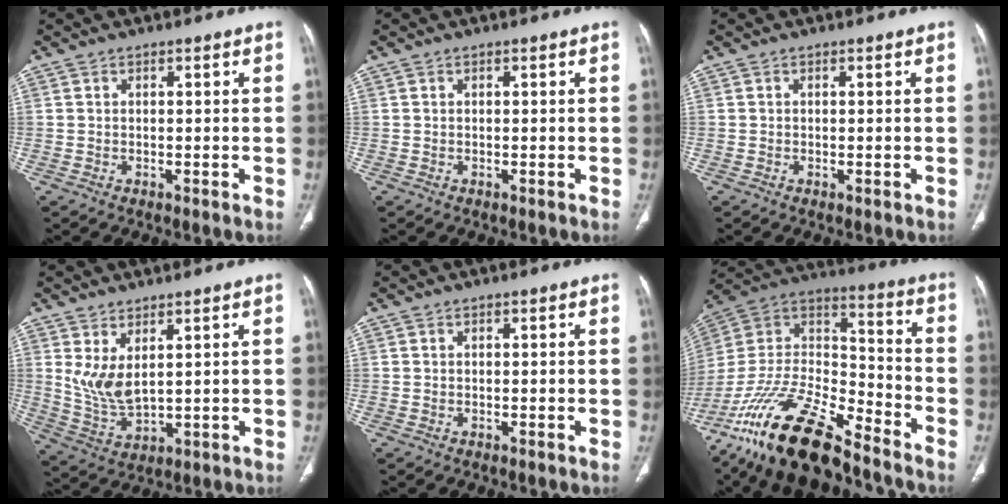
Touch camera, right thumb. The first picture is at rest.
{"total": 0.0}
{"total": 0.0}
{"total": 6.8, "force": [2.6, 2.9, 5.6], "torque": [-0.113, -0.025, 0.067]}
{"total": 0.0}
{"total": 23.4, "force": [-17.7, 7.3, 13.4], "torque": [-0.271, 0.060, -0.333]}